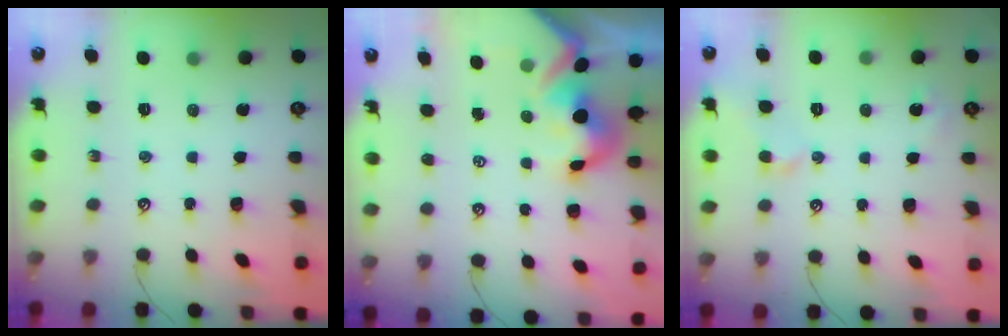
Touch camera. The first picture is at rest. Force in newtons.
{"total": 7.0, "press": 7.0, "slide": 1.1}
{"total": 2.3, "press": 2.3, "slide": 0.6}